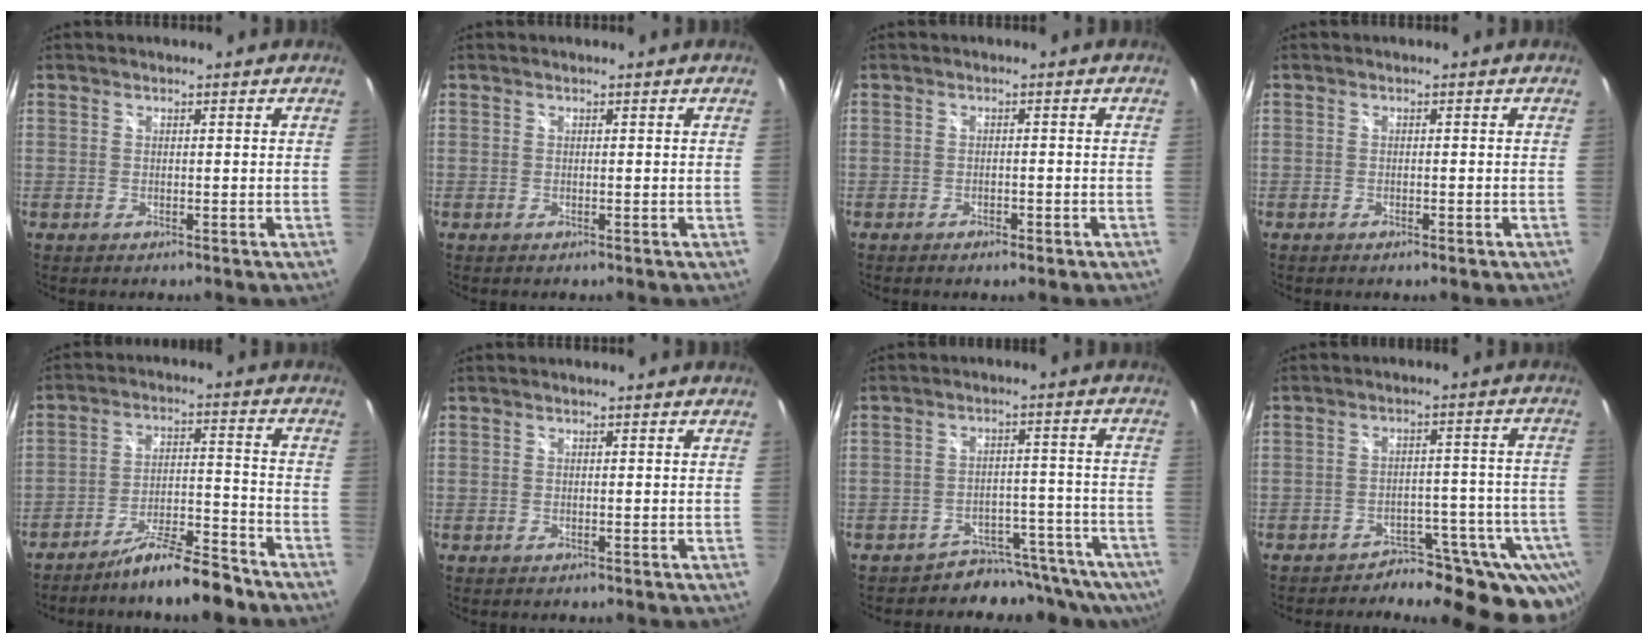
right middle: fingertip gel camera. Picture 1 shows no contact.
{"total": 0.0}
{"total": 2.2, "force": [-1.5, 0.9, 1.3], "torque": [-0.027, -0.003, -0.023]}
{"total": 0.9, "force": [-0.7, 0.3, 0.5], "torque": [-0.009, -0.001, -0.012]}
{"total": 9.8, "force": [-8.4, 1.0, 4.8], "torque": [-0.089, 0.012, -0.137]}
{"total": 0.0}
{"total": 8.7, "force": [-7.8, 3.3, 1.8], "torque": [-0.014, 0.020, -0.111]}
{"total": 16.7, "force": [-14.1, 6.6, 6.2], "torque": [-0.054, 0.023, -0.175]}